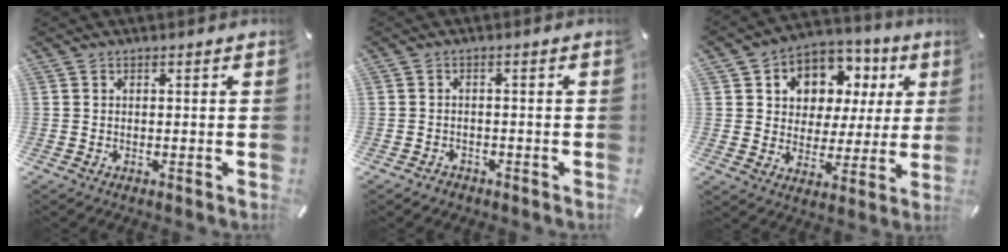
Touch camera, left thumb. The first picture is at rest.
{"total": 1.6, "force": [-1.1, 1.1, 0.3], "torque": [-0.007, 0.007, -0.027]}
{"total": 9.6, "force": [3.4, 8.7, 2.2], "torque": [-0.044, -0.028, 0.065]}